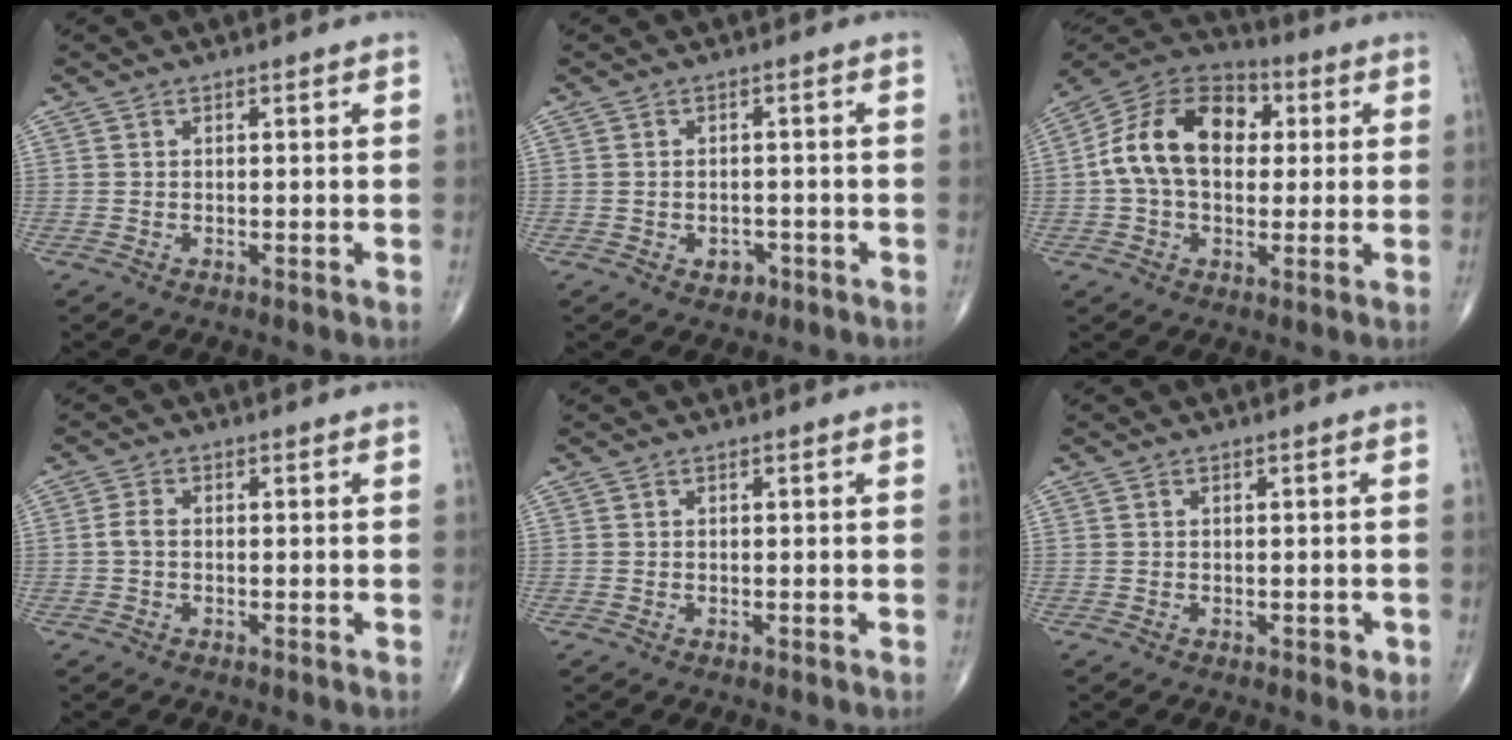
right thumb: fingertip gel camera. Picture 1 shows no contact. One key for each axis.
{"total": 2.5, "fx": -1.2, "fy": 1.9, "fz": 1.1, "tx": -0.004, "ty": 0.009, "tz": -0.012}
{"total": 16.7, "fx": 2.1, "fy": 11.4, "fz": 12.1, "tx": -0.191, "ty": 0.030, "tz": 0.025}
{"total": 2.0, "fx": -0.3, "fy": 1.2, "fz": 1.6, "tx": -0.032, "ty": 0.004, "tz": -0.010}
{"total": 0.0}
{"total": 1.4, "fx": -0.4, "fy": 0.8, "fz": 1.1, "tx": -0.012, "ty": -0.001, "tz": -0.004}